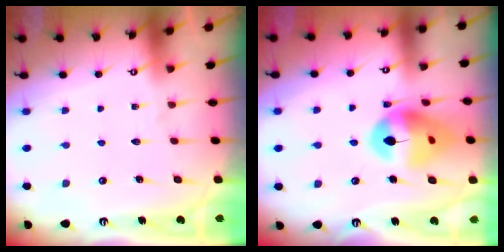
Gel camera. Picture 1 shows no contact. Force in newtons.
{"total": 14.8, "press": 14.7, "slide": 1.6}